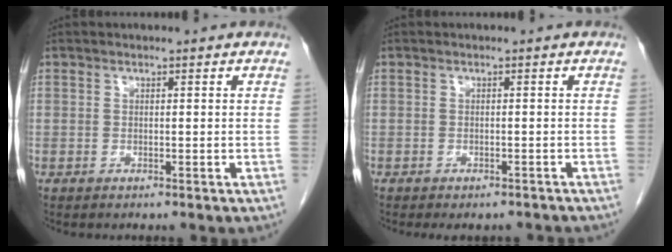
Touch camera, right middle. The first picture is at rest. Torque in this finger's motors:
{"motor_torque": [1.09, -1.05, 0.43, 0.08]}